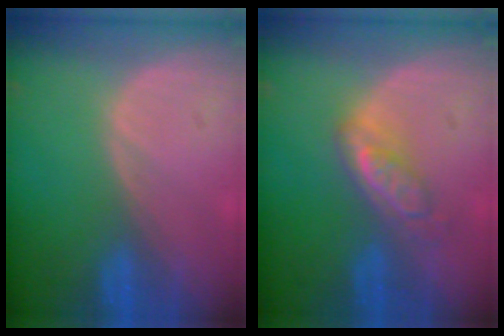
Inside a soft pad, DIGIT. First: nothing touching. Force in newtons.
{"total": 5.2, "press": 4.6, "slide": 2.4}